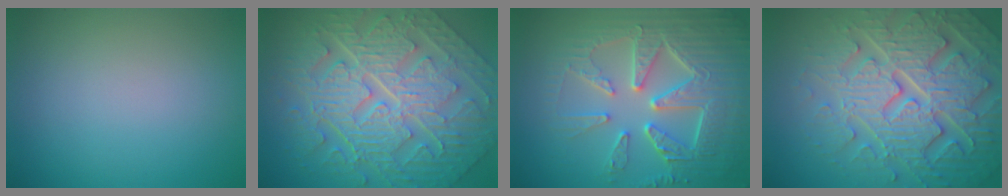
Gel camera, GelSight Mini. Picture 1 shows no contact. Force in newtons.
{"total": 11.6, "press": 7.8, "slide": 8.6}
{"total": 8.2, "press": 6.4, "slide": 5.1}
{"total": 7.8, "press": 7.6, "slide": 2.0}